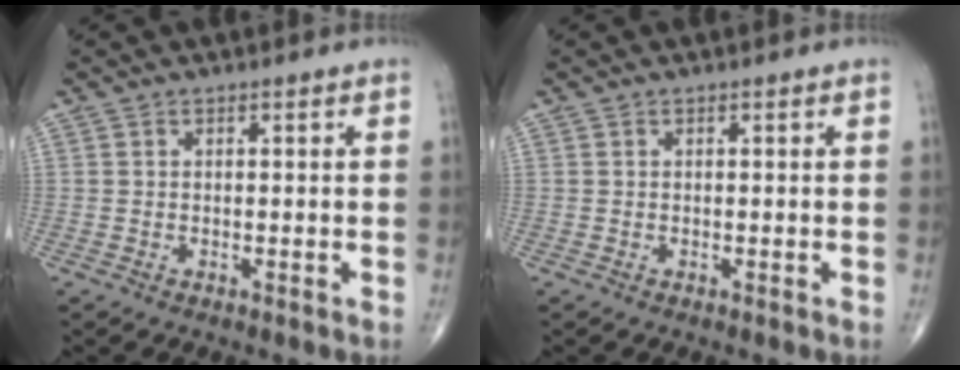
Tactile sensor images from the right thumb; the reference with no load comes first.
{"total": 0.0}